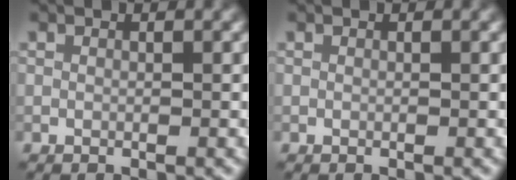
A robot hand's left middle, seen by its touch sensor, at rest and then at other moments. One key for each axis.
{"total": 0.0}